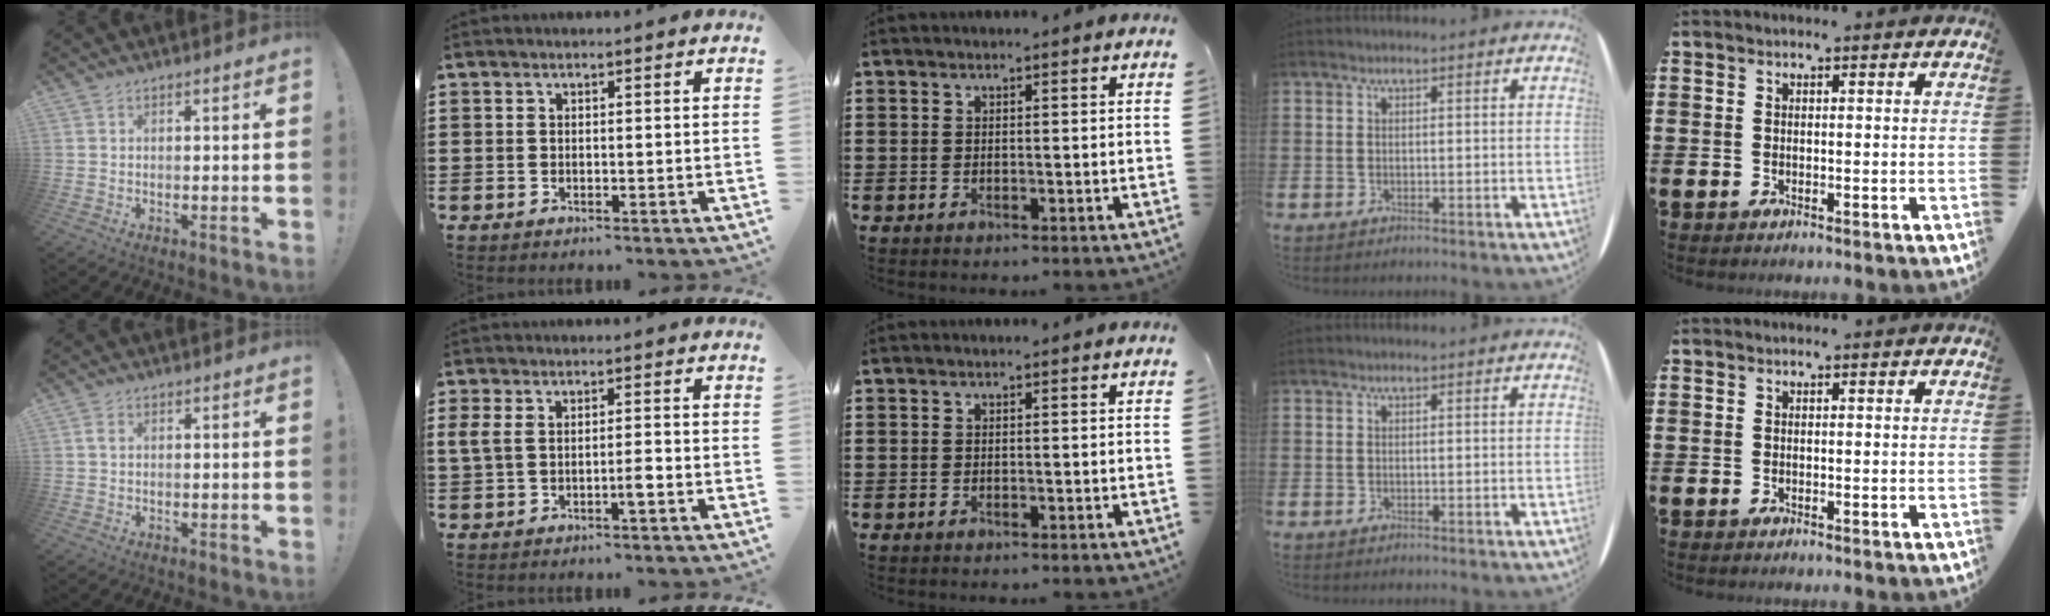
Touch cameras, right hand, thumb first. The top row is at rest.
{"thumb": {"total": 1.6, "force": [0.2, 1.2, 1.1], "torque": [-0.018, 0.003, 0.004]}, "index": {"total": 3.4, "force": [-0.8, 1.3, 3.1], "torque": [-0.063, 0.004, -0.017]}}